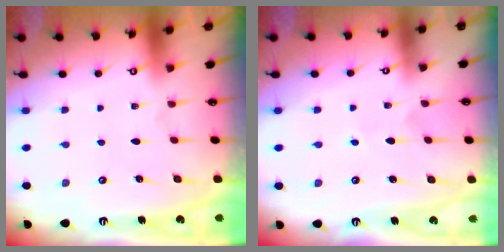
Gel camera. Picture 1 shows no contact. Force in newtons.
{"total": 3.7, "press": 3.7, "slide": 0.3}